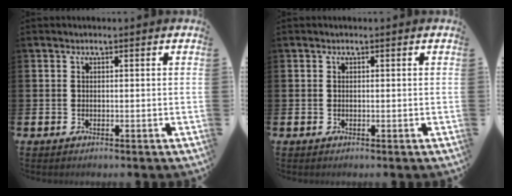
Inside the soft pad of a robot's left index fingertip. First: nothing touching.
{"total": 0.0}